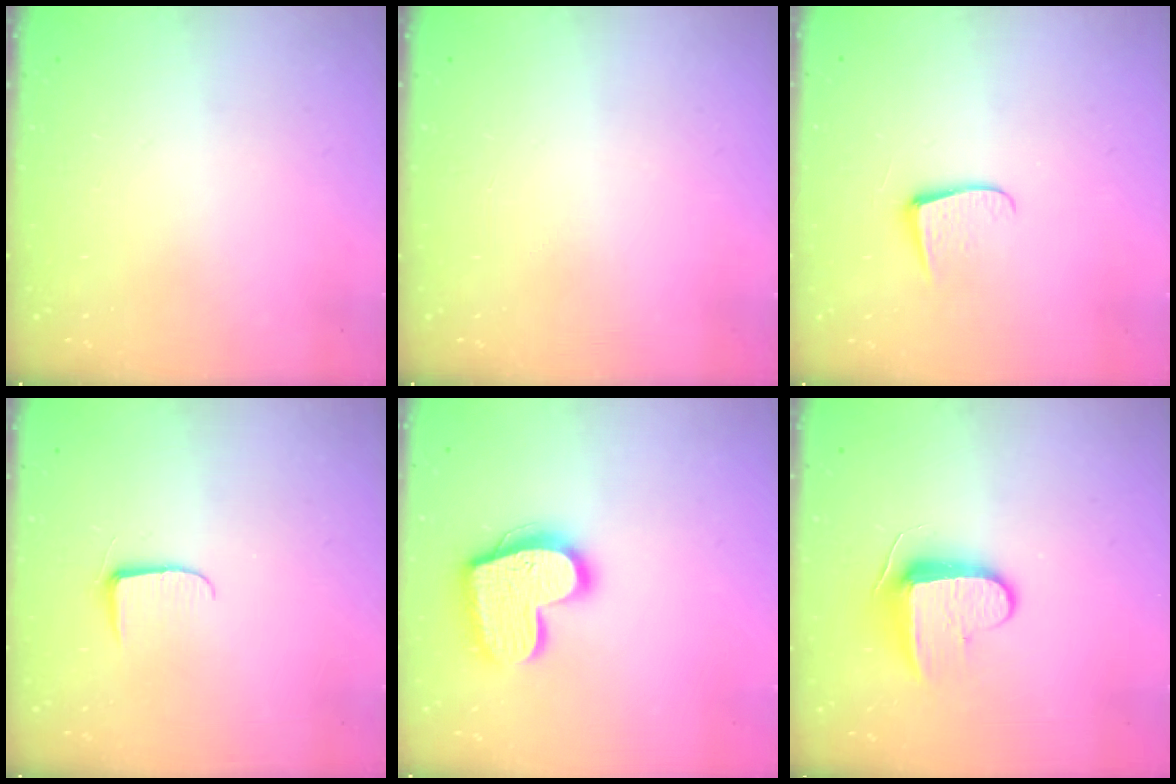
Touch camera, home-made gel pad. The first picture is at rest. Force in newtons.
{"total": 0.0}
{"total": 5.9, "press": 5.8, "slide": 0.5}
{"total": 5.1, "press": 5.1, "slide": 0.5}
{"total": 17.4, "press": 17.3, "slide": 1.4}
{"total": 8.7, "press": 8.7, "slide": 0.9}